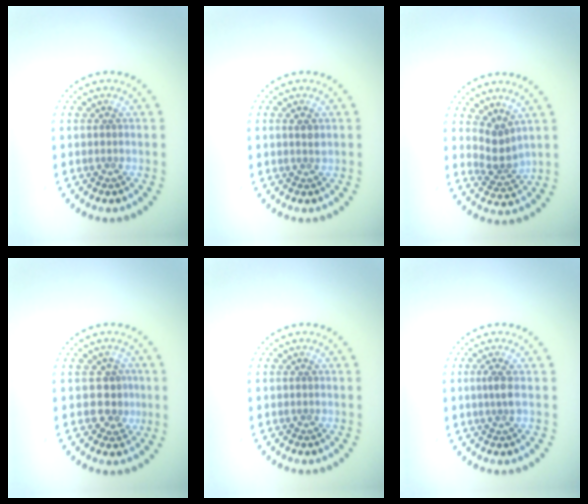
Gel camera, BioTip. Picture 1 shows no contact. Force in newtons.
{"total": 1.0, "press": 0.8, "slide": 0.5}
{"total": 2.4, "press": 1.7, "slide": 1.6}
{"total": 2.5, "press": 2.2, "slide": 1.1}
{"total": 0.0}
{"total": 1.3, "press": 1.0, "slide": 0.8}